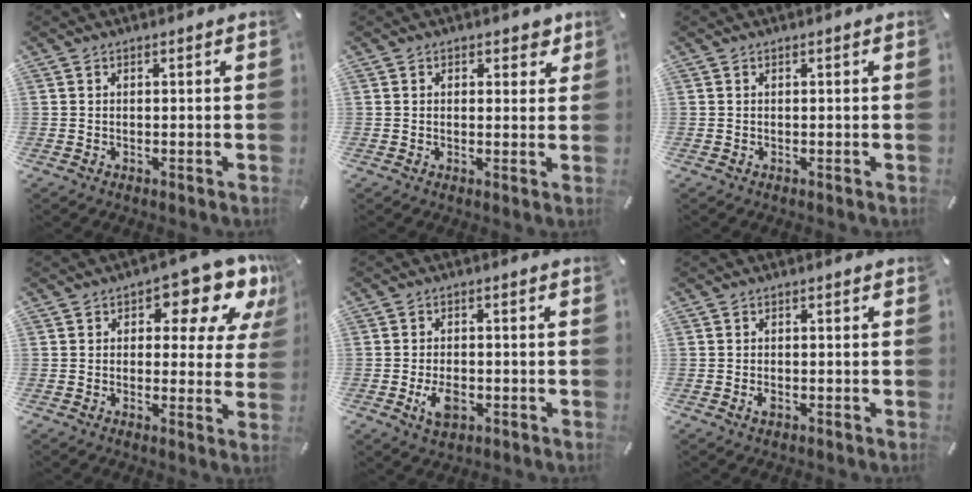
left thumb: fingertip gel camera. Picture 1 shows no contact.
{"total": 2.6, "force": [1.5, 1.7, 1.2], "torque": [-0.003, -0.003, 0.021]}
{"total": 0.0}
{"total": 13.7, "force": [7.6, 6.5, 9.2], "torque": [-0.106, -0.047, 0.123]}
{"total": 5.3, "force": [-1.7, 3.2, 3.8], "torque": [-0.074, 0.000, -0.032]}
{"total": 1.5, "force": [-0.5, 0.9, 1.1], "torque": [-0.027, -0.002, -0.012]}